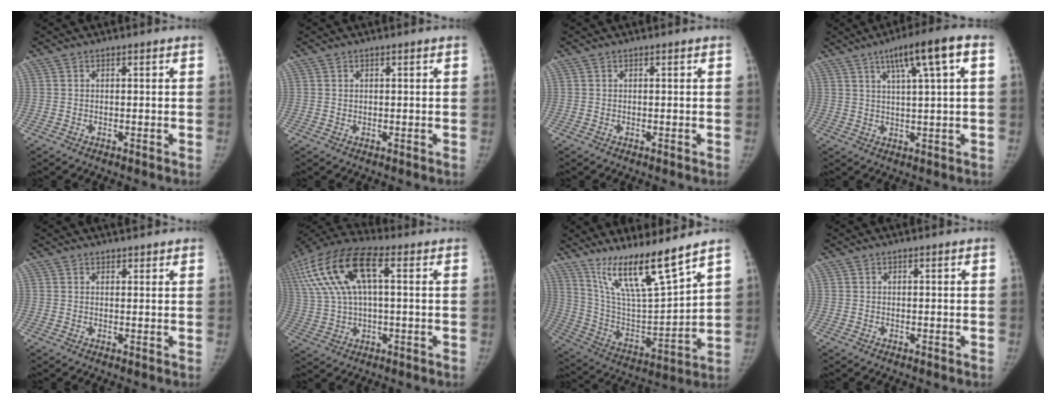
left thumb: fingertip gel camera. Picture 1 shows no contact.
{"total": 0.6, "force": [0.3, 0.4, 0.4], "torque": [-0.001, -0.001, 0.005]}
{"total": 0.0}
{"total": 10.2, "force": [4.2, 1.0, 9.2], "torque": [-0.149, 0.007, 0.064]}
{"total": 3.3, "force": [2.8, 1.0, 1.4], "torque": [0.002, 0.002, 0.034]}
{"total": 18.0, "force": [5.0, 7.6, 15.5], "torque": [-0.327, 0.036, 0.086]}
{"total": 17.6, "force": [13.1, 1.9, 11.7], "torque": [-0.187, -0.074, 0.251]}
{"total": 0.0}